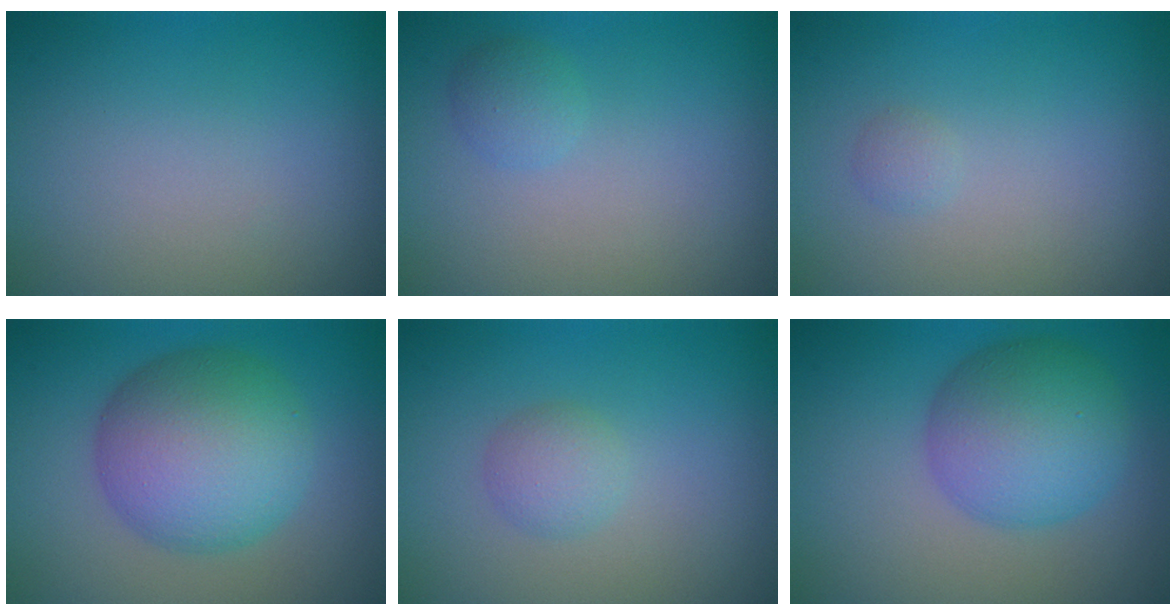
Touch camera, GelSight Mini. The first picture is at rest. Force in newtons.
{"total": 1.3, "press": 1.3, "slide": 0.0}
{"total": 0.7, "press": 0.7, "slide": 0.0}
{"total": 8.7, "press": 8.7, "slide": 0.1}
{"total": 1.7, "press": 1.7, "slide": 0.1}
{"total": 6.5, "press": 6.5, "slide": 0.2}